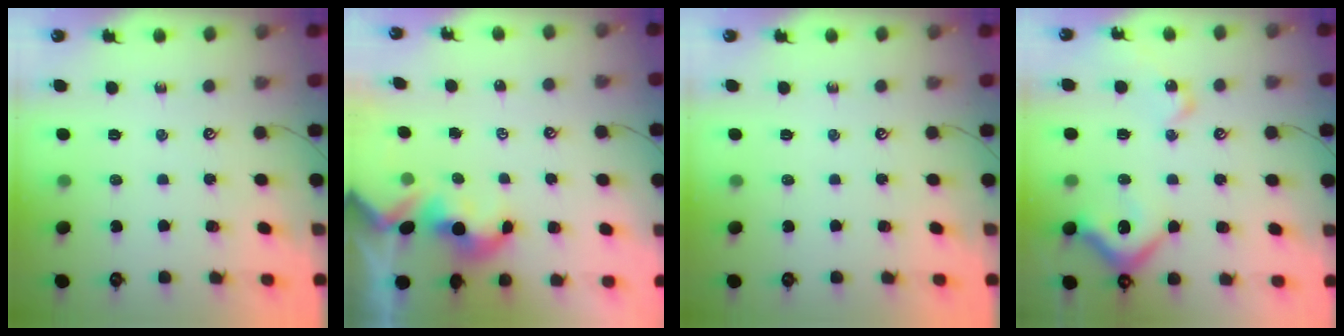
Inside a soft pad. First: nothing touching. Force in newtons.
{"total": 2.0, "press": 2.0, "slide": 0.2}
{"total": 0.0}
{"total": 11.9, "press": 11.8, "slide": 1.5}